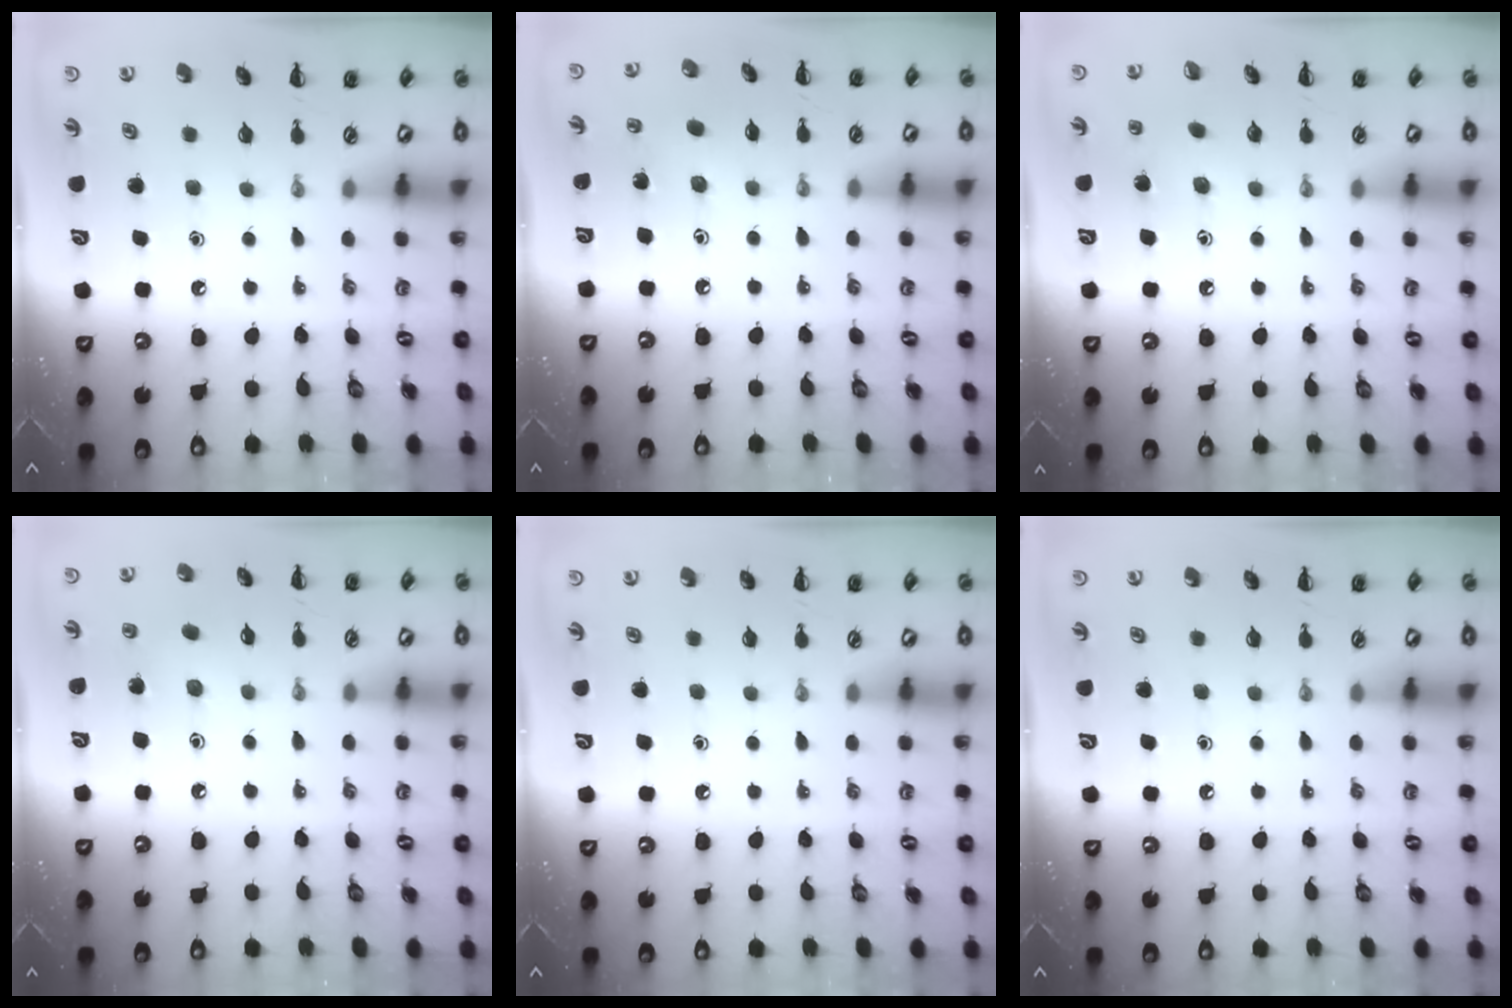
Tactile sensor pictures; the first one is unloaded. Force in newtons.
{"total": 3.0, "press": 2.8, "slide": 0.9}
{"total": 6.9, "press": 6.6, "slide": 1.9}
{"total": 3.3, "press": 3.2, "slide": 1.1}
{"total": 0.0}
{"total": 0.0}